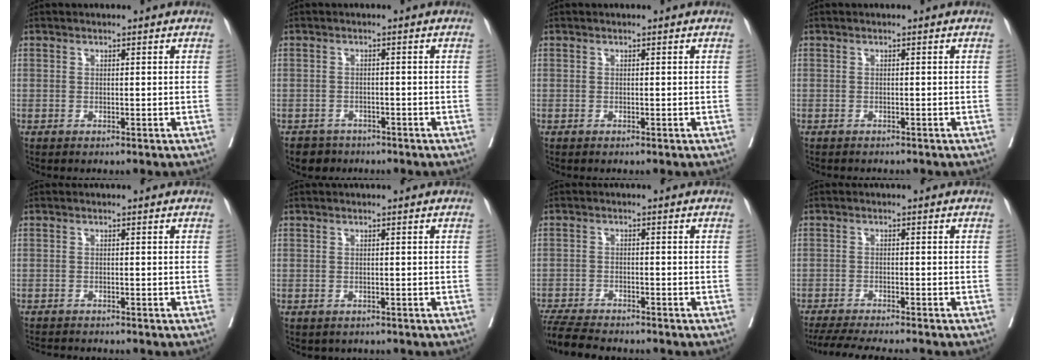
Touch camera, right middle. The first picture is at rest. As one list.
[{"total": 3.0, "force": [-2.3, 1.9, -0.2], "torque": [-0.004, 0.004, -0.037]}, {"total": 0.0}, {"total": 1.8, "force": [-1.6, 0.4, 0.5], "torque": [-0.011, -0.004, -0.022]}, {"total": 3.5, "force": [-3.4, 0.1, 0.9], "torque": [-0.007, -0.010, -0.053]}, {"total": 1.1, "force": [-0.8, 0.7, 0.2], "torque": [-0.006, 0.000, -0.009]}, {"total": 8.1, "force": [-7.5, 0.9, 3.0], "torque": [-0.051, -0.020, -0.123]}, {"total": 10.2, "force": [-9.2, 0.3, 4.6], "torque": [-0.063, -0.017, -0.136]}]